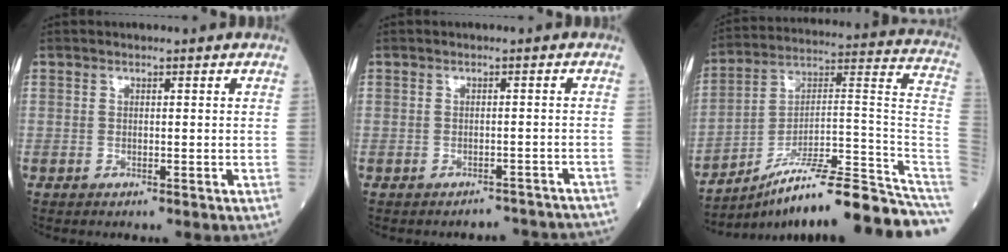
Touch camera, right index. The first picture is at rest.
{"total": 8.2, "force": [-7.9, 2.0, 0.9], "torque": [0.000, 0.013, -0.077]}
{"total": 24.6, "force": [-19.5, 1.1, 15.0], "torque": [-0.129, 0.045, -0.296]}